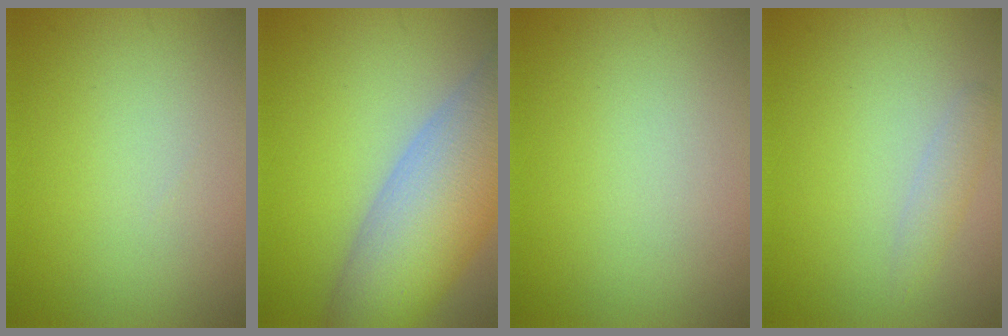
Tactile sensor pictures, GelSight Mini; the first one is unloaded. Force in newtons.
{"total": 10.8, "press": 10.8, "slide": 0.5}
{"total": 0.0}
{"total": 1.5, "press": 1.5, "slide": 0.0}